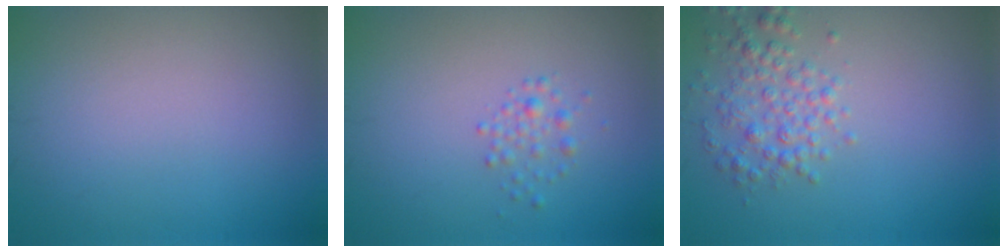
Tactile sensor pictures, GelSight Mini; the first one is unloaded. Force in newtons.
{"total": 1.3, "press": 1.3, "slide": 0.0}
{"total": 2.8, "press": 2.8, "slide": 0.1}